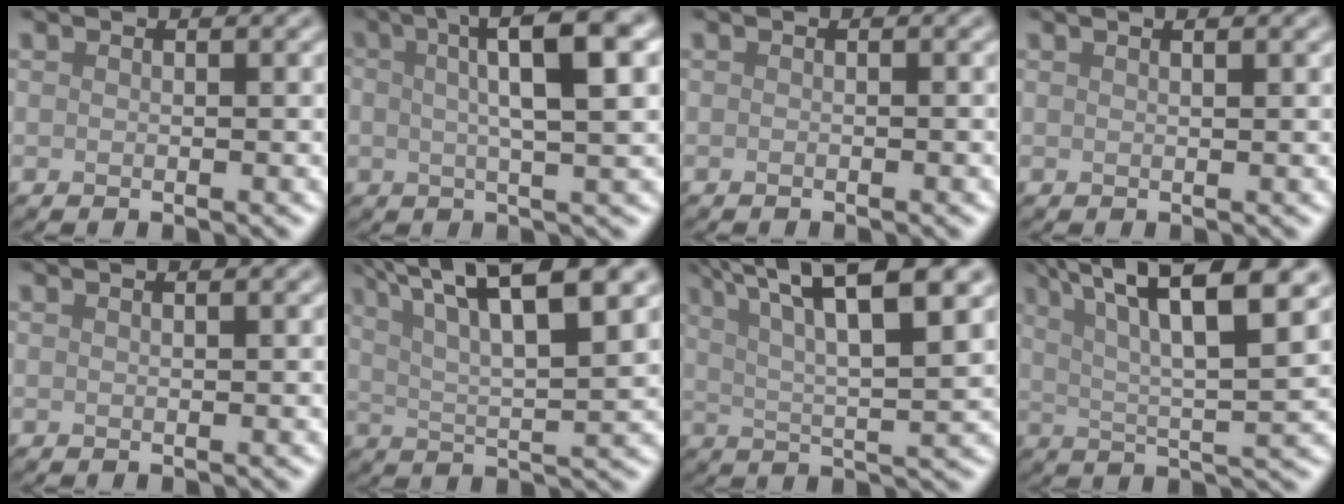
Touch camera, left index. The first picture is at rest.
{"total": 8.0, "force": [2.3, 1.9, 7.5], "torque": [-0.086, 0.020, 0.027]}
{"total": 0.6, "force": [-0.3, 0.1, 0.5], "torque": [-0.006, -0.001, -0.007]}
{"total": 2.3, "force": [1.4, 1.0, 1.6], "torque": [-0.003, 0.002, -0.006]}
{"total": 1.4, "force": [0.9, 0.5, 0.9], "torque": [-0.007, 0.000, 0.003]}
{"total": 10.9, "force": [6.0, 2.9, 8.7], "torque": [-0.125, 0.024, 0.081]}
{"total": 10.7, "force": [5.8, 2.6, 8.6], "torque": [-0.128, 0.024, 0.086]}
{"total": 11.6, "force": [5.8, 2.8, 9.6], "torque": [-0.146, 0.022, 0.089]}